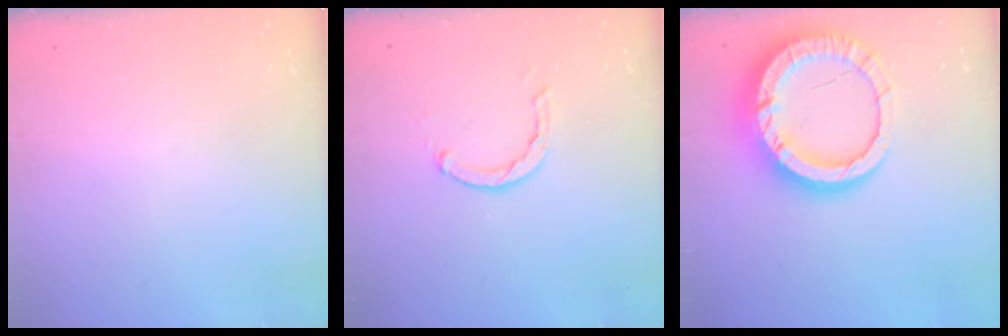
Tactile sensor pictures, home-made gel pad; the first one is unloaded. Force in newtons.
{"total": 2.1, "press": 2.1, "slide": 0.3}
{"total": 19.3, "press": 19.2, "slide": 1.7}